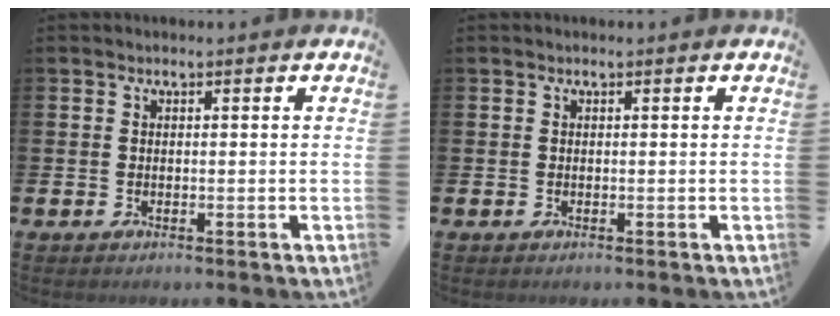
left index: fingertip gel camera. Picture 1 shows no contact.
{"total": 0.0}